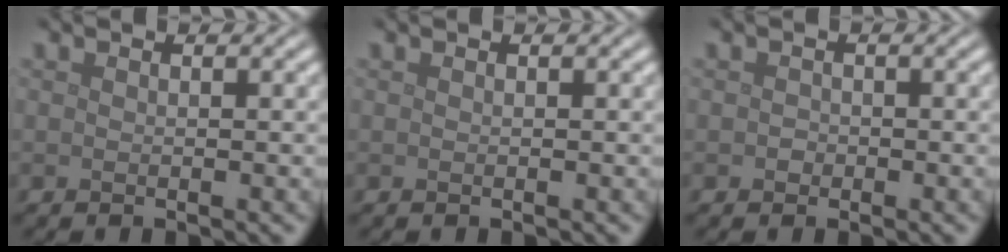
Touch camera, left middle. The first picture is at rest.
{"total": 0.0}
{"total": 0.5, "force": [-0.1, 0.5, 0.1], "torque": [0.000, -0.003, -0.004]}